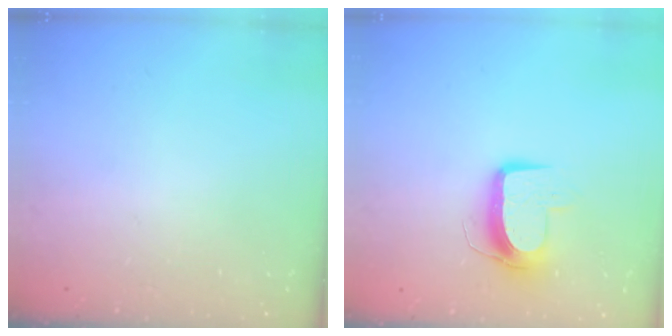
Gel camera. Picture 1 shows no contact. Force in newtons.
{"total": 10.3, "press": 10.3, "slide": 0.2}